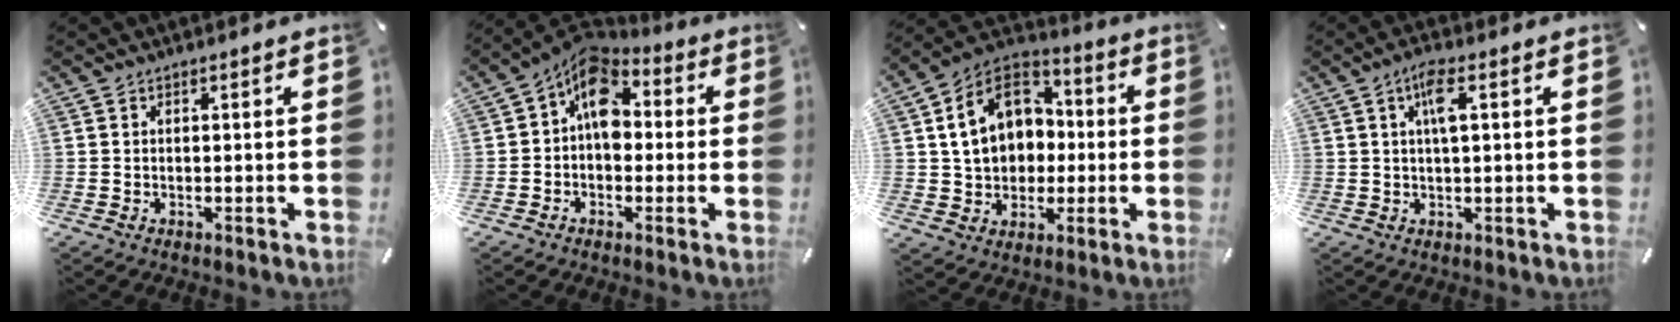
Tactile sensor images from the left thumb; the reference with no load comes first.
{"total": 10.2, "force": [1.4, 7.3, 7.1], "torque": [-0.119, -0.004, 0.024]}
{"total": 15.0, "force": [1.4, 12.7, 7.8], "torque": [-0.158, 0.006, 0.028]}
{"total": 5.4, "force": [1.6, 1.4, 4.9], "torque": [-0.093, 0.003, 0.023]}